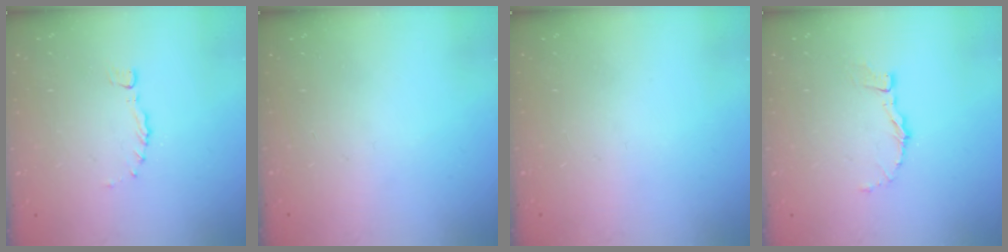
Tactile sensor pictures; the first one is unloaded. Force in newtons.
{"total": 0.0}
{"total": 0.0}
{"total": 3.3, "press": 3.3, "slide": 0.1}